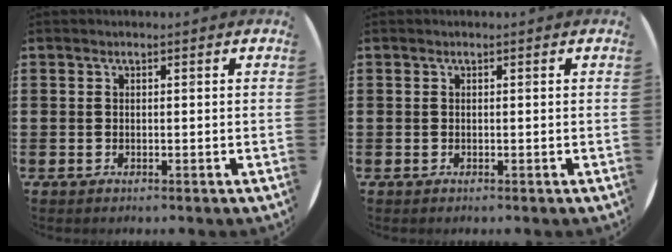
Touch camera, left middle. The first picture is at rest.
{"total": 0.0}